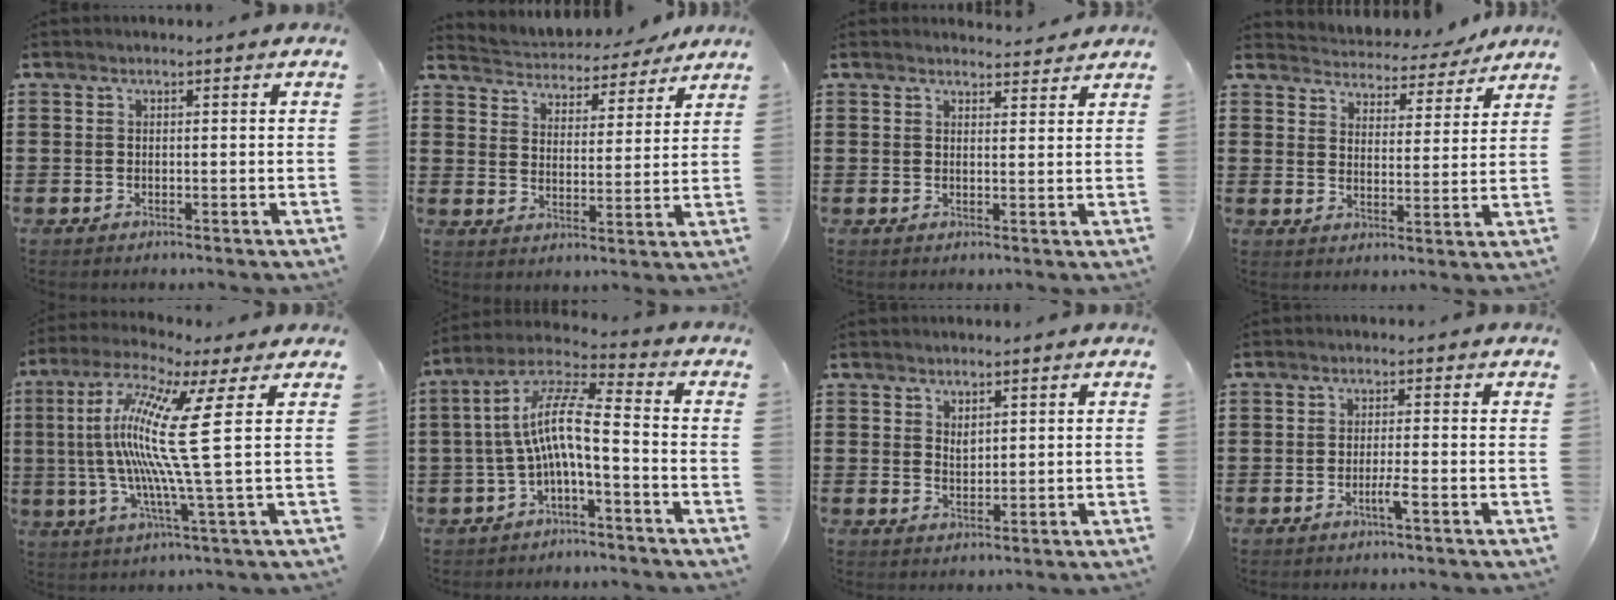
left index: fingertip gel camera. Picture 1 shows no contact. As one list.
[{"total": 4.3, "force": [4.3, 0.6, 0.1], "torque": [-0.028, -0.029, 0.073]}, {"total": 2.5, "force": [2.5, 0.2, 0.2], "torque": [-0.003, -0.010, 0.045]}, {"total": 4.5, "force": [4.5, 0.7, 0.0], "torque": [-0.017, -0.031, 0.076]}, {"total": 13.8, "force": [1.7, -1.0, 13.7], "torque": [-0.299, -0.024, 0.007]}, {"total": 9.6, "force": [-1.3, 2.1, 9.3], "torque": [-0.206, -0.019, -0.036]}, {"total": 1.7, "force": [1.4, 0.8, 0.5], "torque": [-0.012, 0.003, 0.026]}, {"total": 2.3, "force": [-1.1, -0.1, 2.0], "torque": [-0.034, -0.003, -0.020]}]